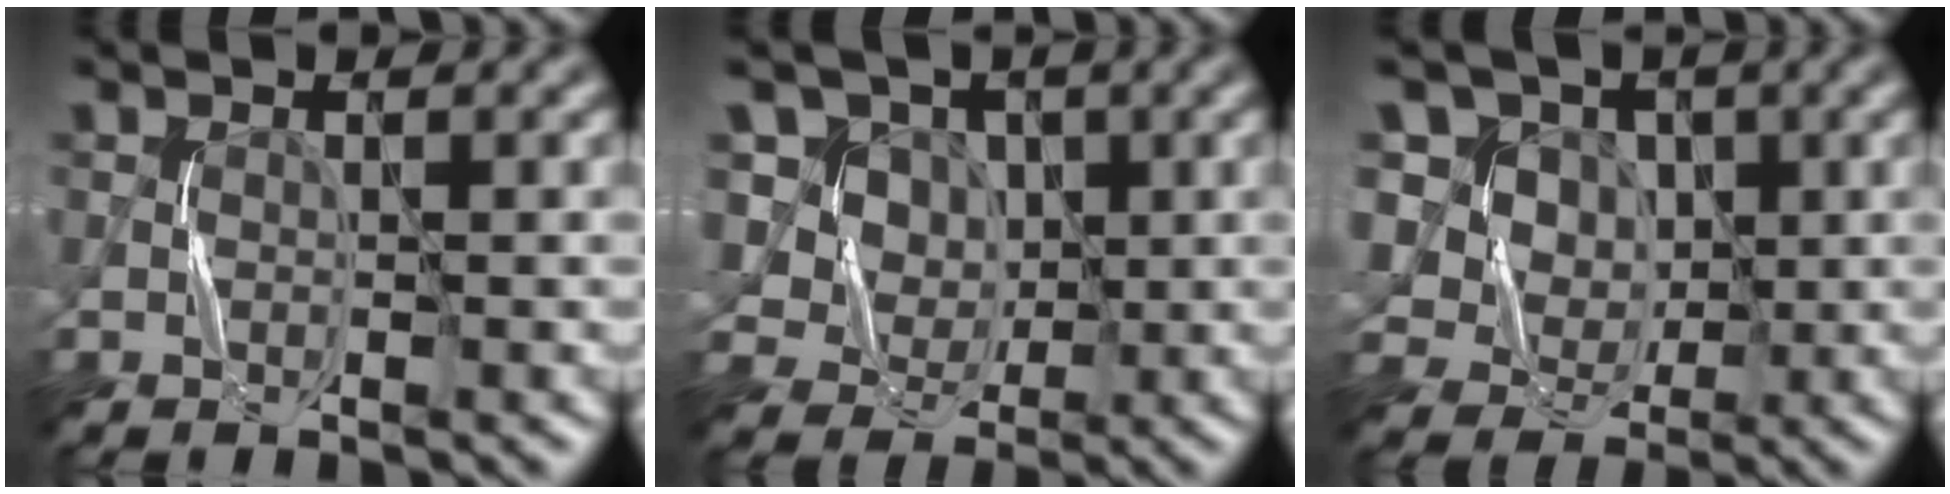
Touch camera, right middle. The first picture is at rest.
{"total": 9.8, "force": [4.0, 8.0, 4.1], "torque": [-0.088, 0.011, 0.056]}
{"total": 11.4, "force": [4.8, 9.1, 4.8], "torque": [-0.117, 0.019, 0.074]}